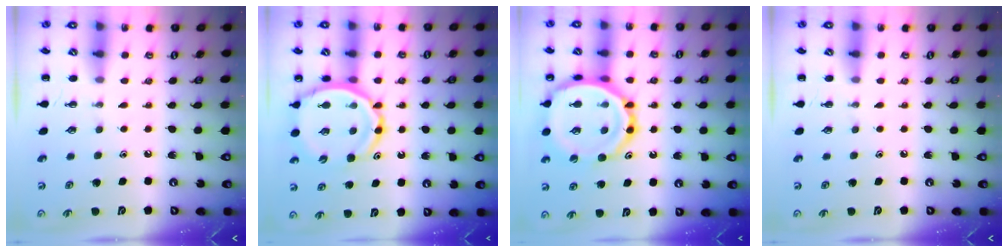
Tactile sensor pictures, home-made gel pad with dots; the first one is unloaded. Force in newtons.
{"total": 13.2, "press": 12.7, "slide": 3.6}
{"total": 19.1, "press": 18.9, "slide": 2.8}
{"total": 0.0}